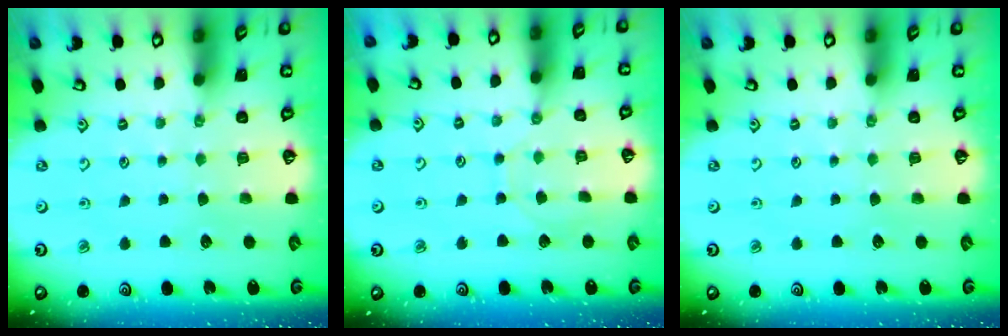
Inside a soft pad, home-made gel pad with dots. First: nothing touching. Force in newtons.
{"total": 6.5, "press": 6.5, "slide": 0.6}
{"total": 0.0}